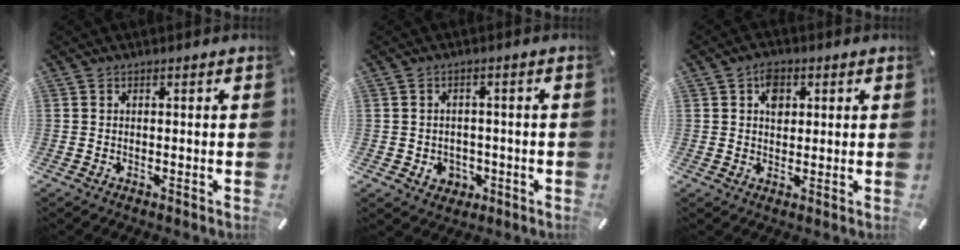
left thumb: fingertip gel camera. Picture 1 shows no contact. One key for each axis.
{"total": 4.4, "fx": -1.0, "fy": 4.1, "fz": 1.4, "tx": -0.012, "ty": 0.003, "tz": -0.019}
{"total": 4.8, "fx": 1.4, "fy": 3.6, "fz": 2.8, "tx": -0.029, "ty": -0.004, "tz": 0.018}